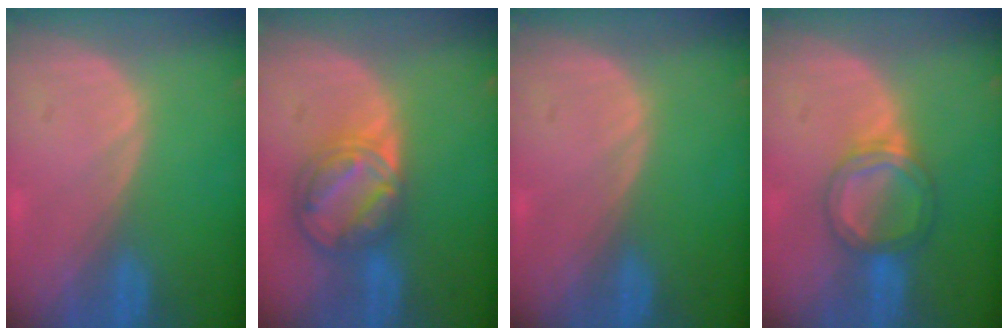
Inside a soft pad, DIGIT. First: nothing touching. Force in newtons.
{"total": 8.5, "press": 7.2, "slide": 4.6}
{"total": 0.0}
{"total": 5.4, "press": 5.2, "slide": 1.7}